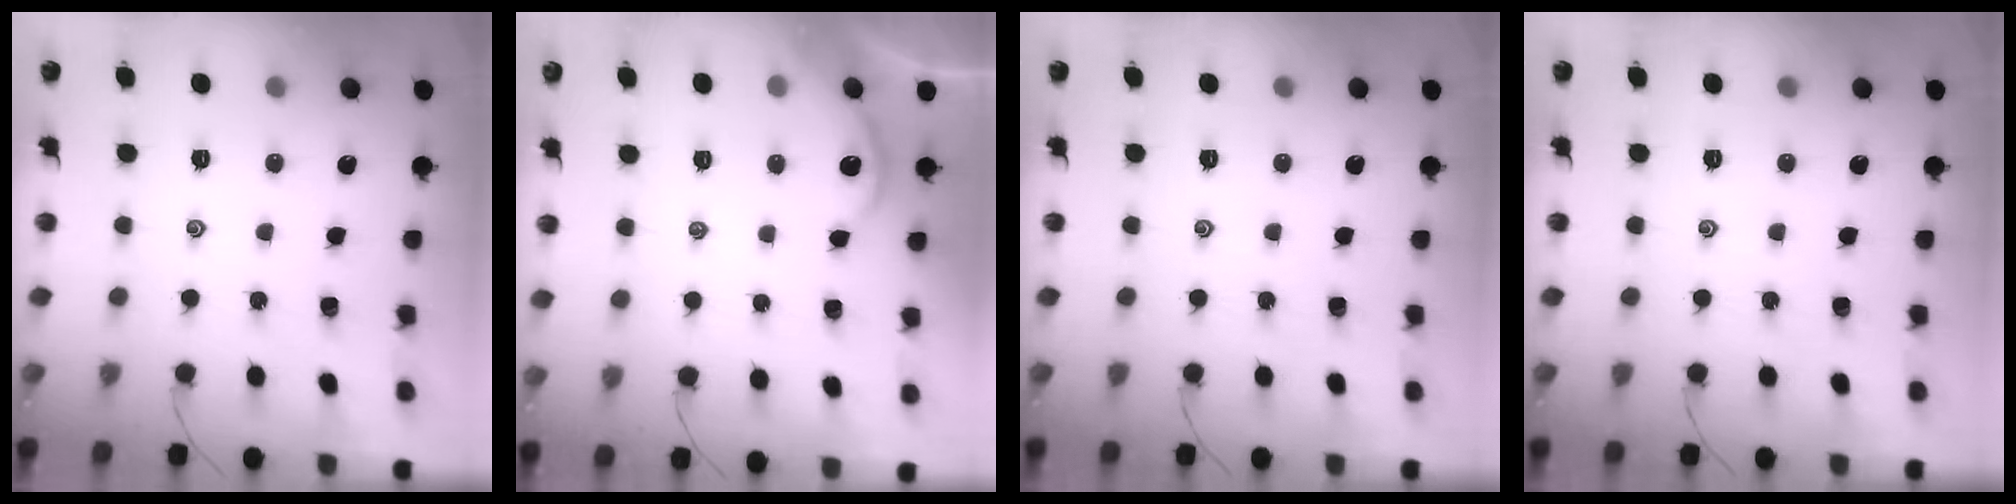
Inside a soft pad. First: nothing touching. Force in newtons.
{"total": 2.9, "press": 2.9, "slide": 0.1}
{"total": 0.0}
{"total": 0.0}